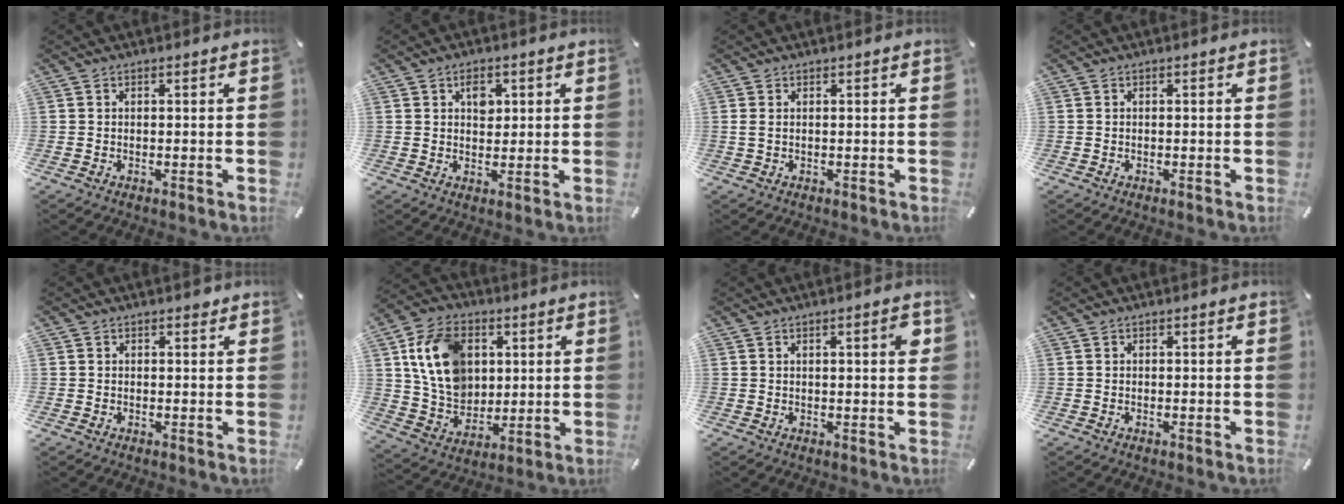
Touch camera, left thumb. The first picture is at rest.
{"total": 3.7, "force": [1.3, 2.7, 2.2], "torque": [-0.016, -0.005, 0.014]}
{"total": 1.1, "force": [0.3, 0.4, 1.0], "torque": [-0.021, -0.001, 0.005]}
{"total": 0.0}
{"total": 1.1, "force": [0.6, 0.9, 0.1], "torque": [0.007, -0.002, 0.010]}
{"total": 15.1, "force": [4.0, 11.9, 8.4], "torque": [-0.174, 0.002, 0.078]}
{"total": 3.1, "force": [1.1, 0.5, 2.8], "torque": [-0.047, -0.001, 0.015]}
{"total": 0.0}